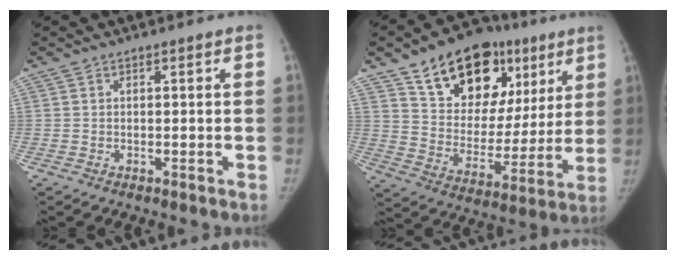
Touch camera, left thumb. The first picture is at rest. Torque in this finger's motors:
{"motor_torque": [0.50, 1.12, 1.22, -1.35, 0.39]}